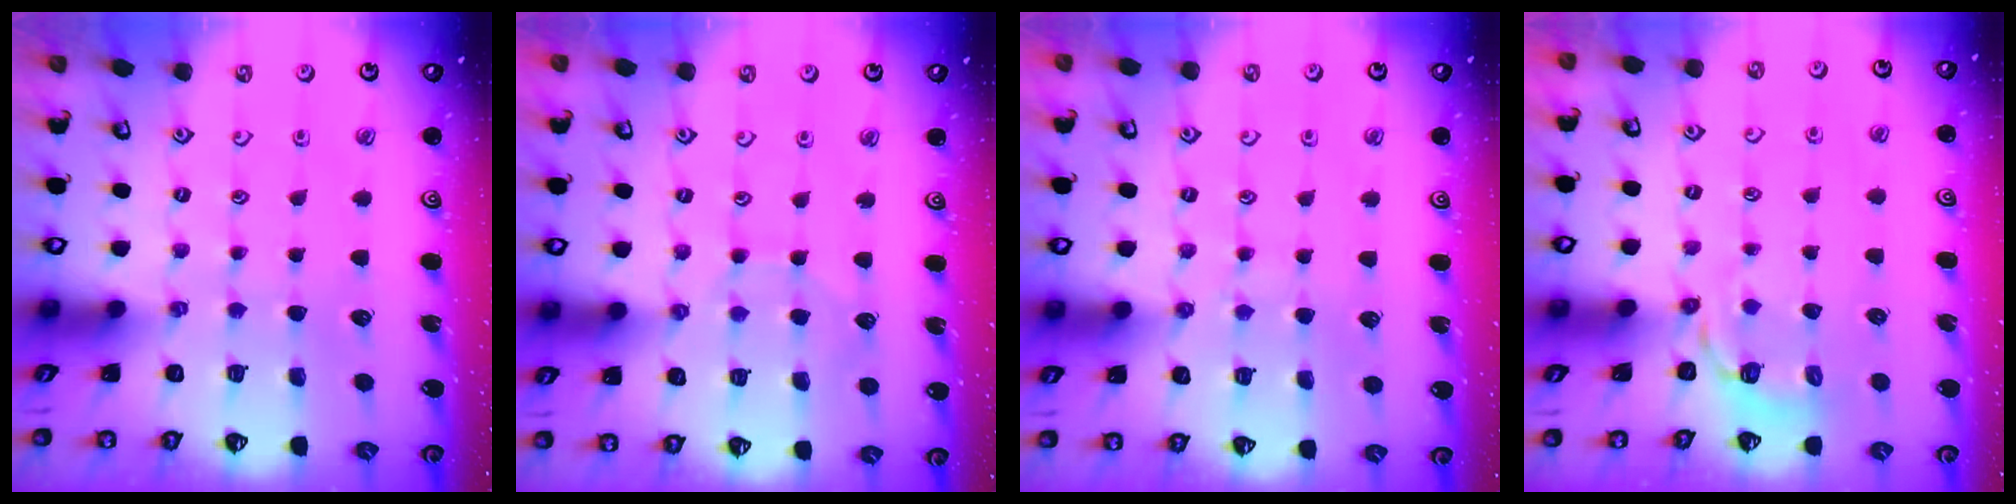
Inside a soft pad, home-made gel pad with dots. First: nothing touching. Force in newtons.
{"total": 4.8, "press": 4.8, "slide": 0.4}
{"total": 5.0, "press": 5.0, "slide": 0.5}
{"total": 4.2, "press": 3.2, "slide": 2.6}